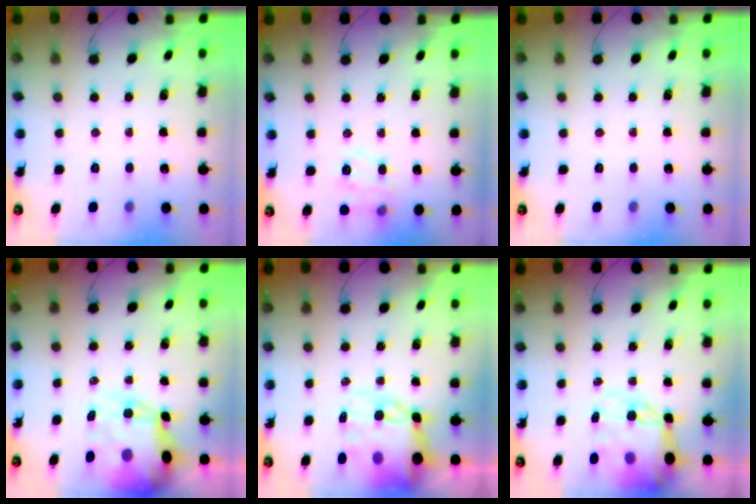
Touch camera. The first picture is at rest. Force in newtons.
{"total": 11.6, "press": 11.6, "slide": 0.4}
{"total": 0.0}
{"total": 10.6, "press": 10.1, "slide": 3.2}
{"total": 16.2, "press": 15.6, "slide": 4.2}
{"total": 14.4, "press": 14.0, "slide": 3.4}